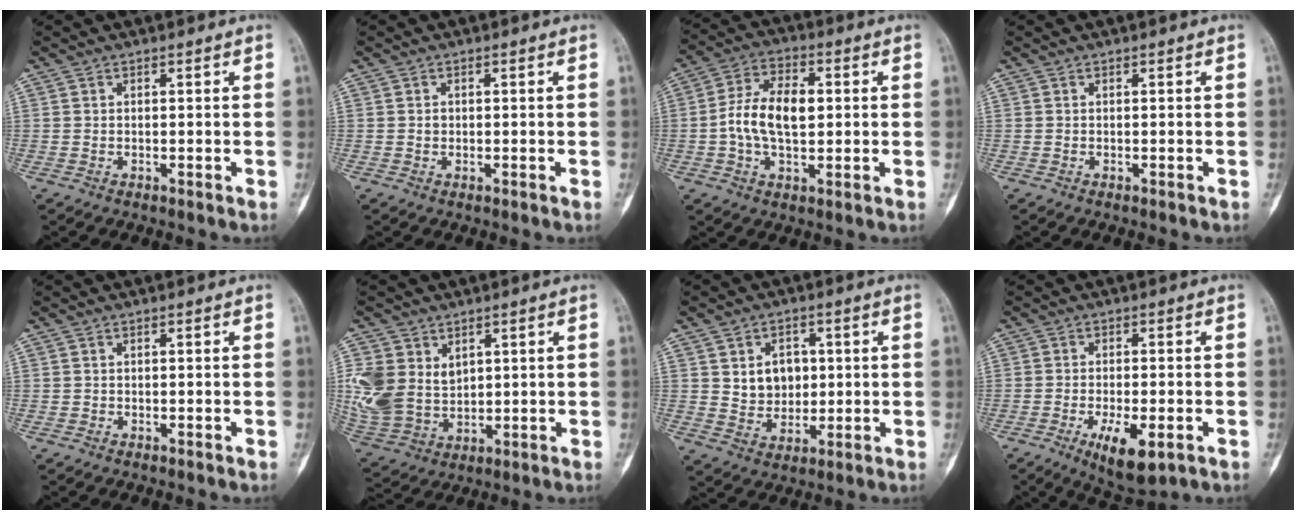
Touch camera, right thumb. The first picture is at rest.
{"total": 0.6, "force": [0.1, 0.6, 0.2], "torque": [0.001, 0.002, 0.002]}
{"total": 11.0, "force": [0.2, 6.2, 9.0], "torque": [-0.165, 0.018, -0.001]}
{"total": 0.0}
{"total": 0.0}
{"total": 12.2, "force": [3.6, 9.4, 6.9], "torque": [-0.143, -0.016, 0.092]}
{"total": 7.5, "force": [1.5, 6.0, 4.2], "torque": [-0.030, -0.008, 0.031]}
{"total": 8.8, "force": [-3.6, 3.2, 7.3], "torque": [-0.117, -0.007, -0.049]}